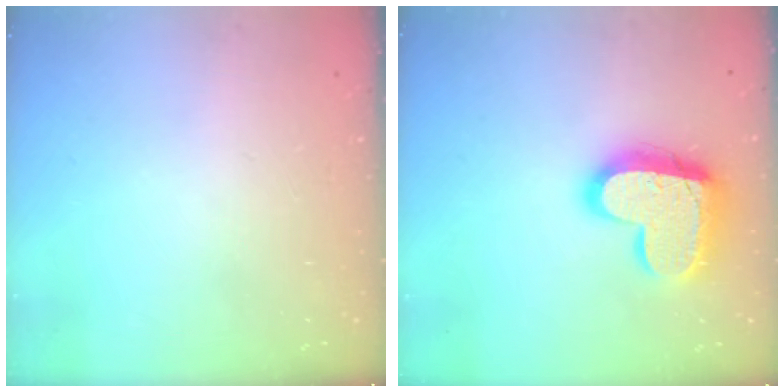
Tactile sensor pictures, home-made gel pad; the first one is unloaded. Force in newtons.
{"total": 18.4, "press": 18.3, "slide": 1.7}